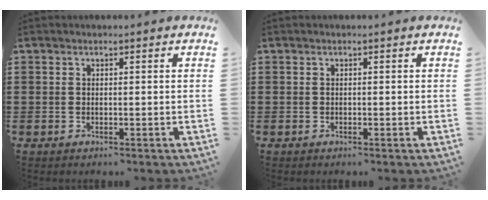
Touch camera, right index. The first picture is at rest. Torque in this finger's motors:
{"motor_torque": [0.02, 0.06, 0.00, 0.00]}